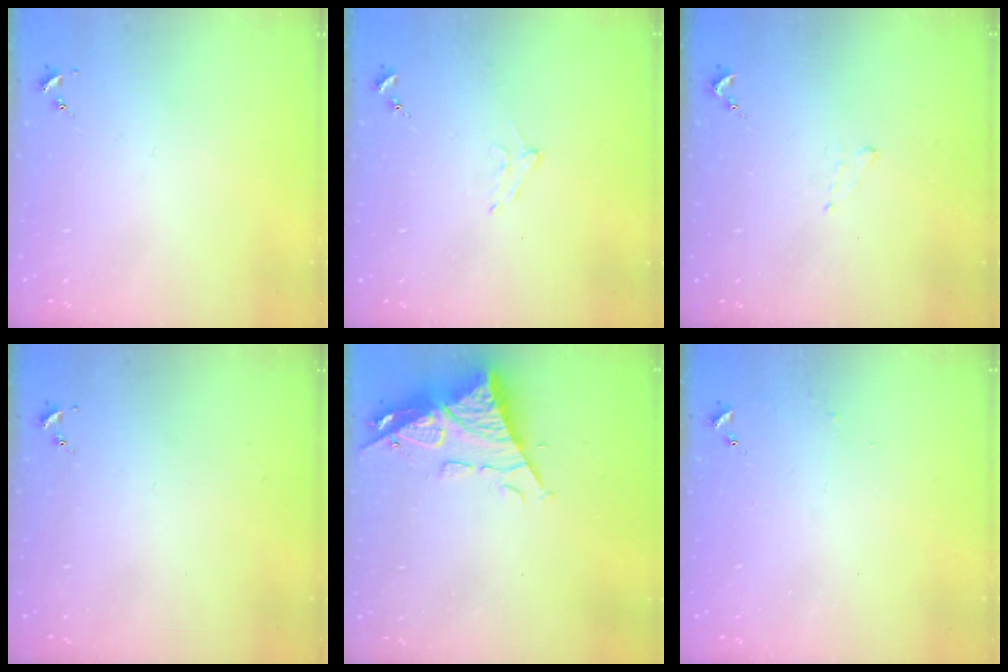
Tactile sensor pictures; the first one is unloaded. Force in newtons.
{"total": 5.4, "press": 5.3, "slide": 0.8}
{"total": 3.8, "press": 3.8, "slide": 0.5}
{"total": 0.0}
{"total": 13.0, "press": 12.9, "slide": 1.4}
{"total": 3.2, "press": 3.2, "slide": 0.3}